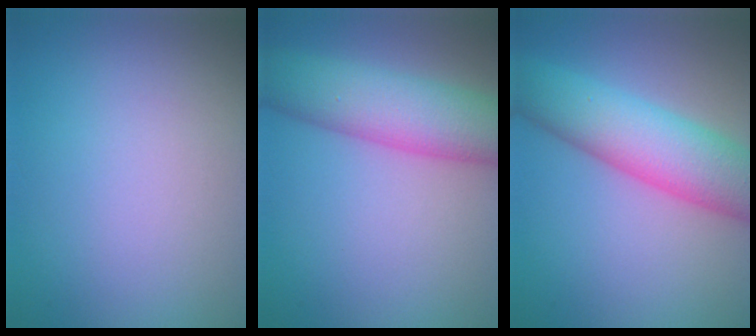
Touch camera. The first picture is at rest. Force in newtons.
{"total": 8.0, "press": 8.0, "slide": 0.2}
{"total": 8.5, "press": 8.5, "slide": 0.2}